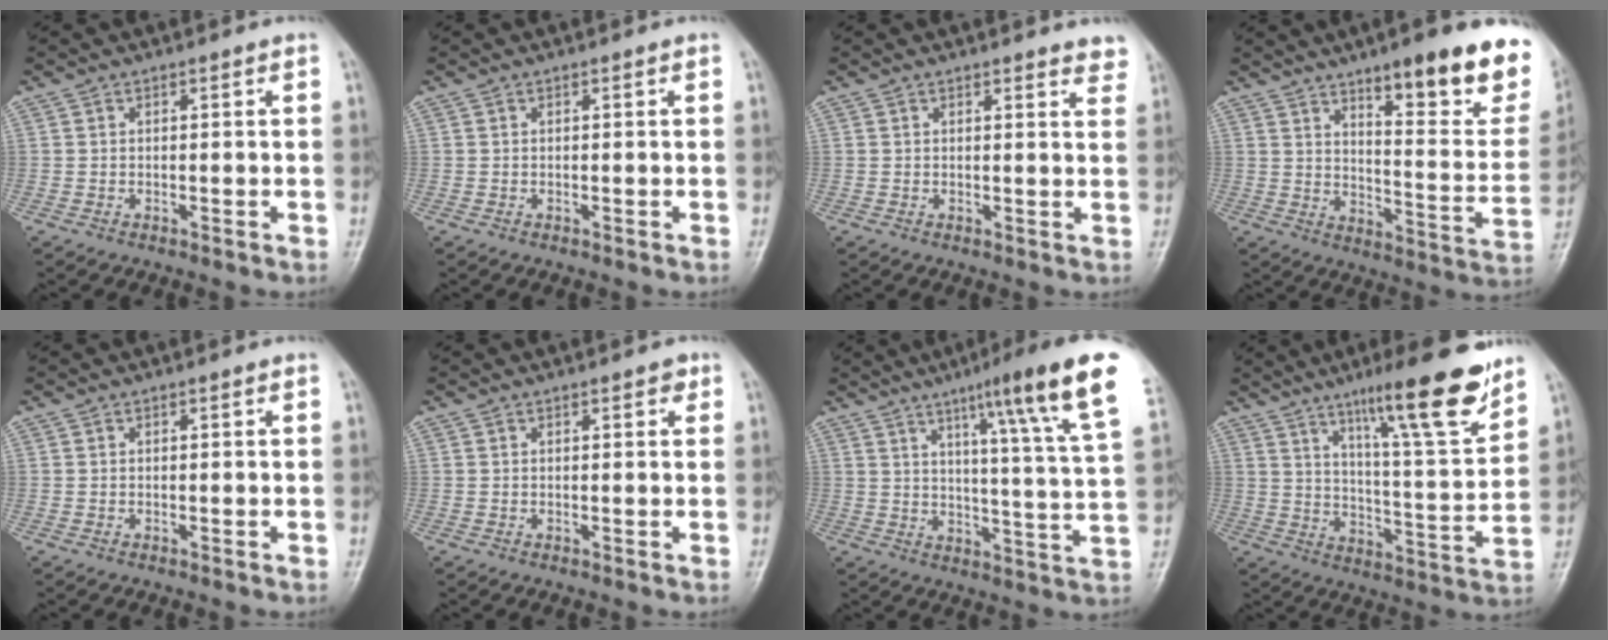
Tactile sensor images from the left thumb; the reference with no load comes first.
{"total": 0.0}
{"total": 4.0, "force": [3.6, 1.1, 1.4], "torque": [0.005, -0.017, 0.029]}
{"total": 21.0, "force": [12.8, 5.4, 15.7], "torque": [-0.166, -0.070, 0.183]}
{"total": 0.0}
{"total": 1.6, "force": [0.8, 0.8, 1.1], "torque": [-0.007, -0.001, 0.008]}
{"total": 18.8, "force": [10.5, 1.1, 15.6], "torque": [-0.205, -0.043, 0.138]}
{"total": 18.6, "force": [12.4, 2.8, 13.7], "torque": [-0.180, -0.072, 0.193]}